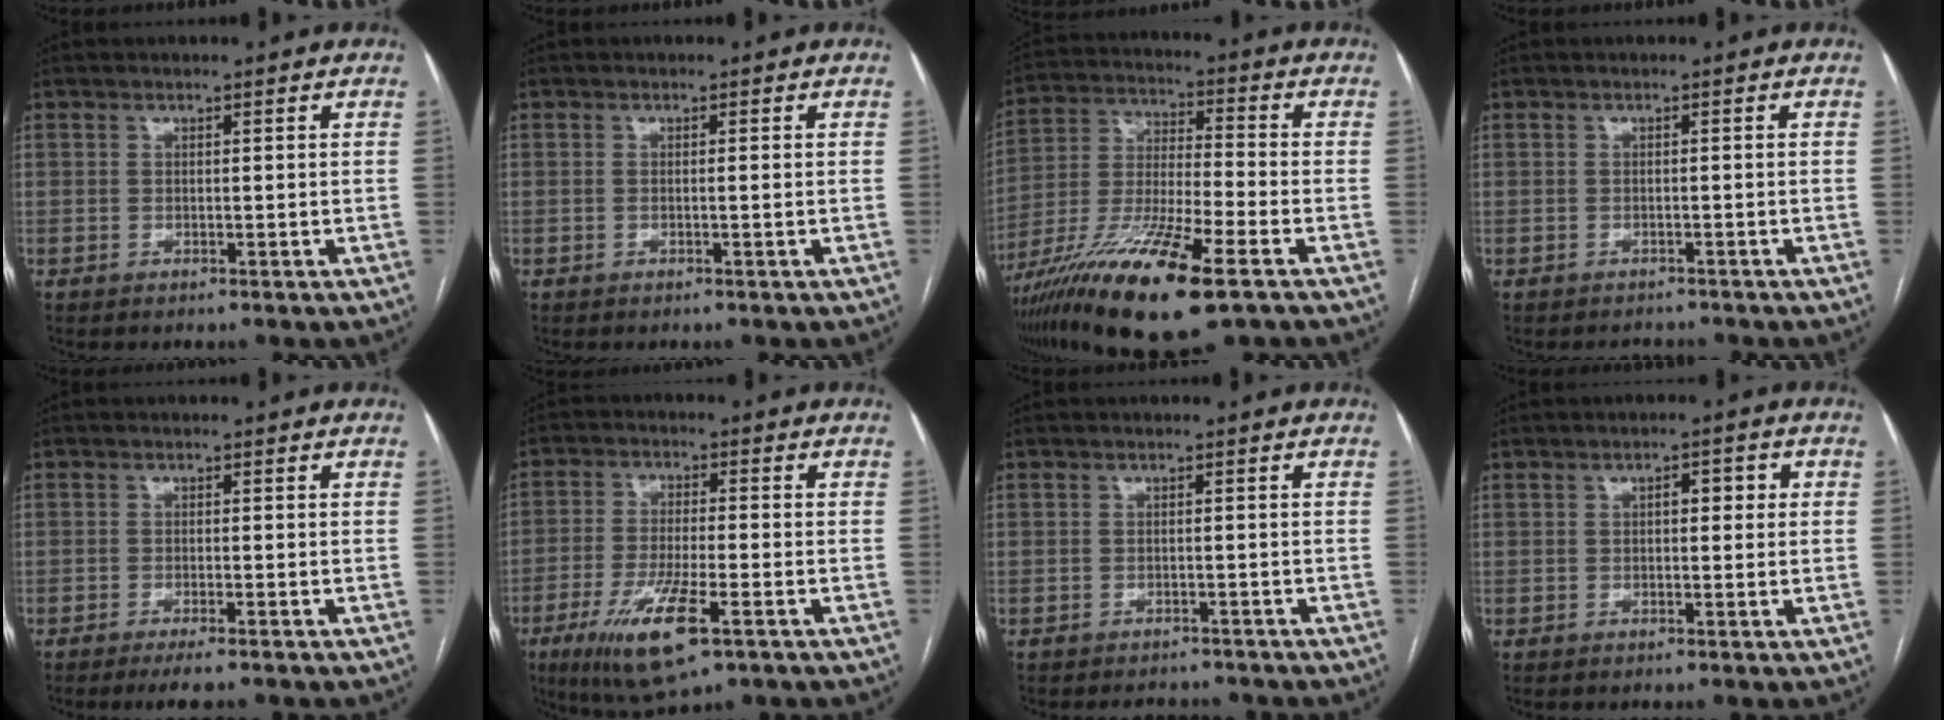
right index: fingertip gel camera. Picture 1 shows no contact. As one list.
[{"total": 0.6, "force": [-0.1, -0.1, 0.6], "torque": [-0.010, 0.000, -0.001]}, {"total": 18.6, "force": [-10.5, 2.1, 15.2], "torque": [-0.297, -0.038, -0.188]}, {"total": 1.7, "force": [-1.7, 0.5, -0.2], "torque": [0.005, -0.004, -0.020]}, {"total": 3.7, "force": [-2.9, 0.1, 2.4], "torque": [-0.030, -0.007, -0.042]}, {"total": 11.5, "force": [-5.6, 2.4, 9.7], "torque": [-0.188, -0.024, -0.092]}, {"total": 4.2, "force": [-3.9, 1.5, 0.3], "torque": [0.002, 0.001, -0.047]}, {"total": 2.6, "force": [0.4, 1.0, 2.4], "torque": [-0.034, 0.014, 0.004]}]